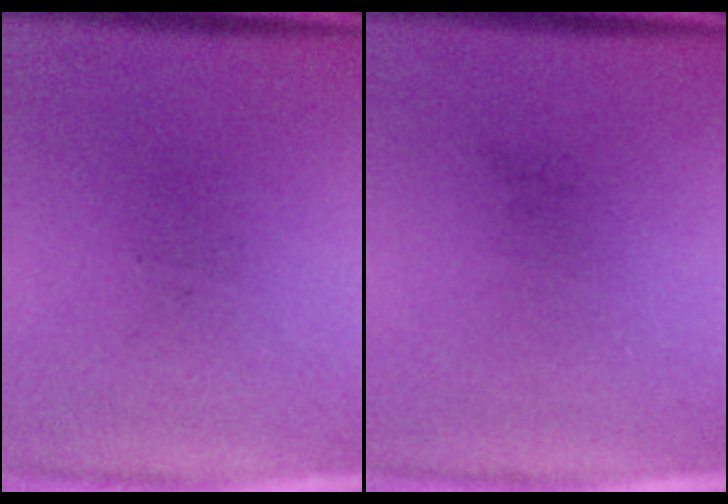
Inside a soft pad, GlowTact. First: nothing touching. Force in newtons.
{"total": 0.0}